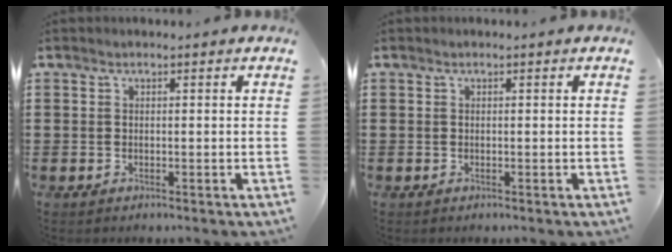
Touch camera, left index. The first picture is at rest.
{"total": 0.0}